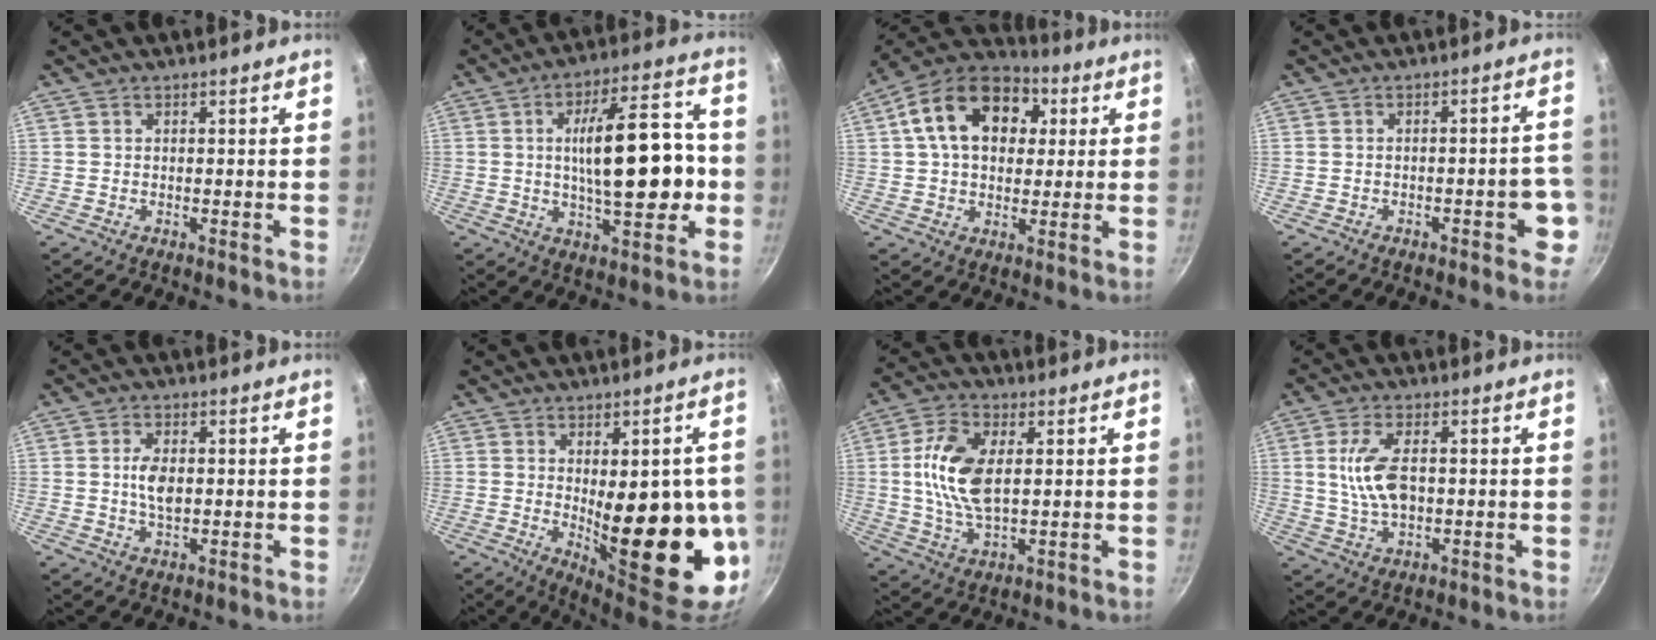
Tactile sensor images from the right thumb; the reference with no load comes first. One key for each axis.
{"total": 18.5, "fx": -0.9, "fy": 7.3, "fz": 17.0, "tx": -0.227, "ty": 0.030, "tz": -0.009}
{"total": 17.9, "fx": 4.5, "fy": 12.5, "fz": 11.9, "tx": -0.180, "ty": 0.021, "tz": 0.059}
{"total": 5.7, "fx": -2.3, "fy": 2.4, "fz": 4.6, "tx": -0.032, "ty": 0.031, "tz": -0.023}
{"total": 5.0, "fx": 0.3, "fy": 2.7, "fz": 4.2, "tx": -0.070, "ty": 0.000, "tz": 0.004}
{"total": 21.9, "fx": -1.8, "fy": 8.6, "fz": 20.1, "tx": -0.237, "ty": -0.024, "tz": -0.002}
{"total": 12.0, "fx": 1.8, "fy": 6.4, "fz": 10.0, "tx": -0.190, "ty": 0.003, "tz": 0.032}
{"total": 8.7, "fx": 0.7, "fy": 4.5, "fz": 7.5, "tx": -0.140, "ty": 0.003, "tz": 0.013}